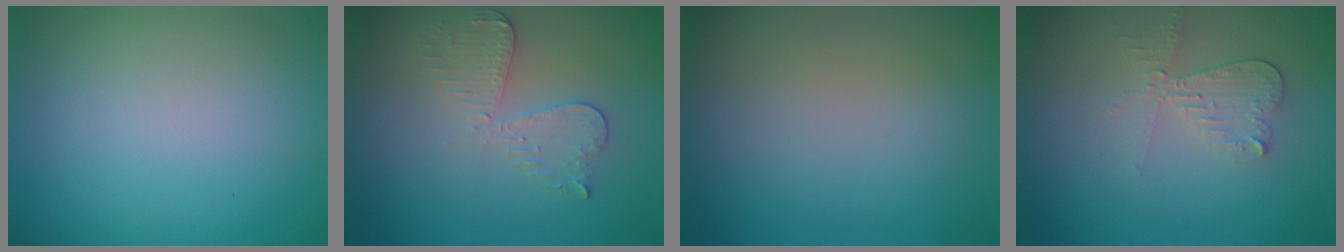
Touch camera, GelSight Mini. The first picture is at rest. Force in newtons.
{"total": 2.9, "press": 2.7, "slide": 1.2}
{"total": 0.0}
{"total": 2.5, "press": 2.3, "slide": 0.9}